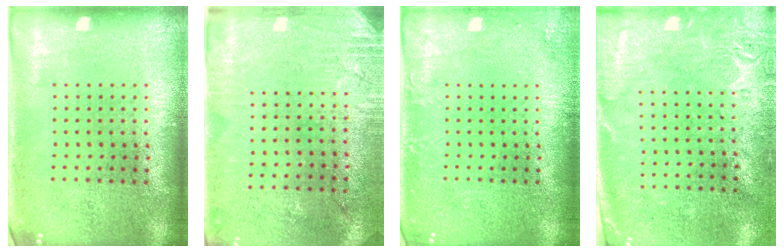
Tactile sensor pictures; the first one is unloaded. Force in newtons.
{"total": 2.8, "press": 2.3, "slide": 1.6}
{"total": 1.5, "press": 1.5, "slide": 0.1}
{"total": 2.7, "press": 2.2, "slide": 1.6}